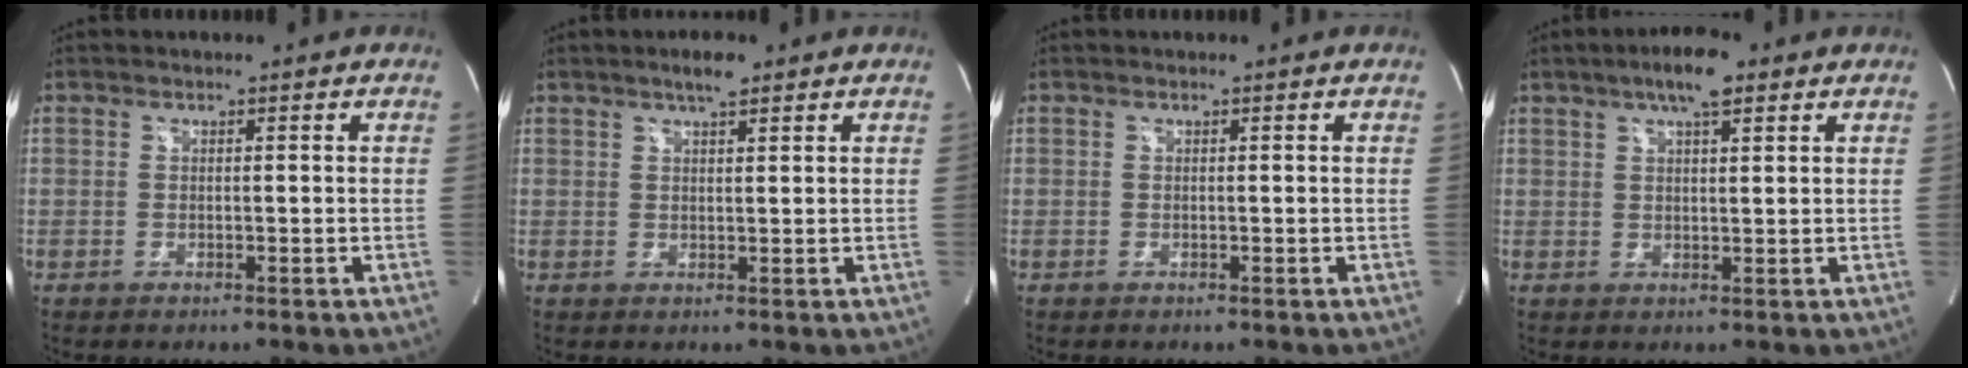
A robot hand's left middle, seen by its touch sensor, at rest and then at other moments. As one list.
[{"total": 3.1, "force": [2.3, 0.5, 2.0], "torque": [-0.042, 0.004, 0.038]}, {"total": 0.0}, {"total": 6.2, "force": [3.9, 1.2, 4.7], "torque": [-0.089, 0.011, 0.063]}]